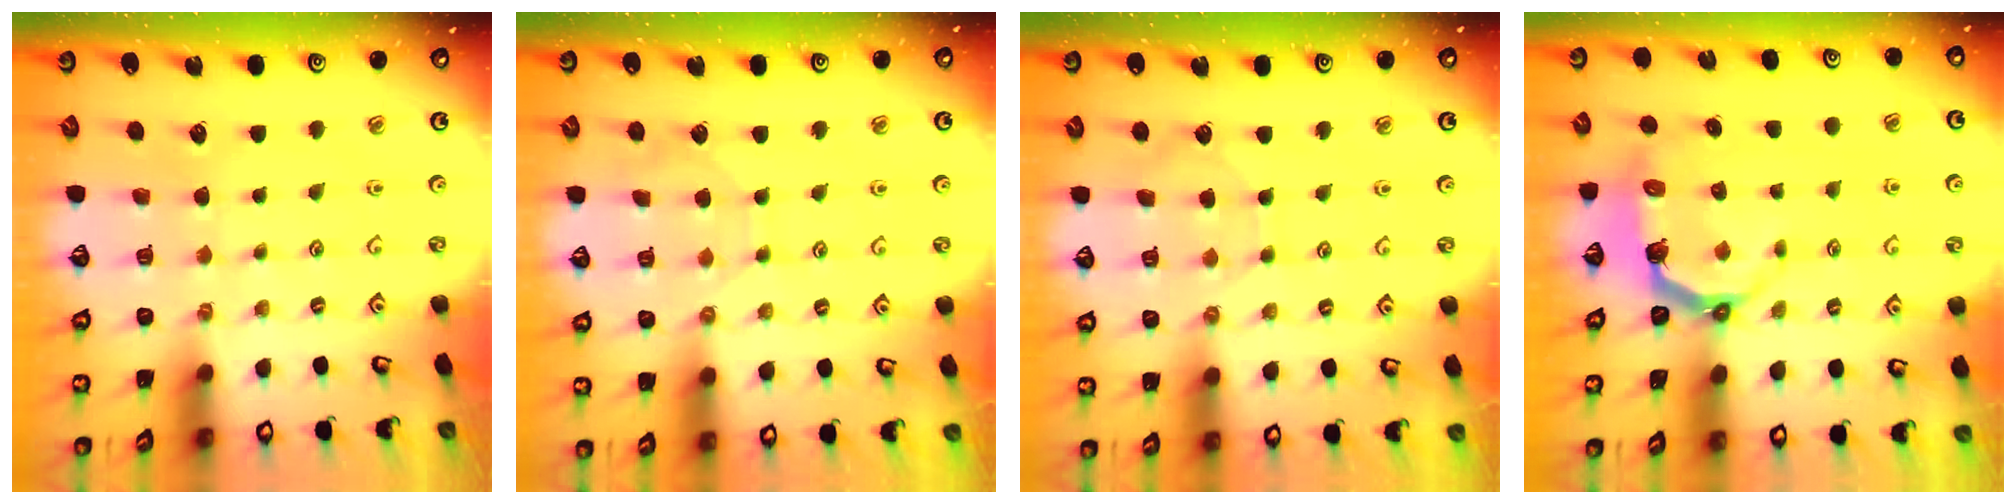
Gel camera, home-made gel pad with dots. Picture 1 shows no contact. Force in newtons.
{"total": 3.7, "press": 3.6, "slide": 0.4}
{"total": 5.0, "press": 4.9, "slide": 0.6}
{"total": 4.6, "press": 2.9, "slide": 3.6}